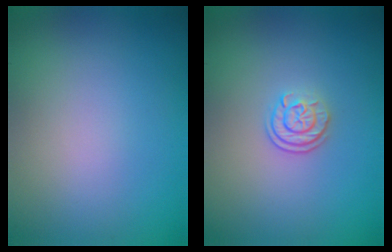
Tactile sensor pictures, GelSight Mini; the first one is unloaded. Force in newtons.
{"total": 2.2, "press": 1.8, "slide": 1.3}